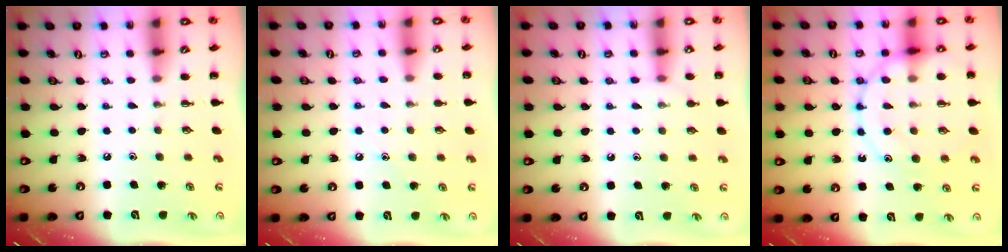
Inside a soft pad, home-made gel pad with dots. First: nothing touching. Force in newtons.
{"total": 7.5, "press": 7.3, "slide": 2.0}
{"total": 5.7, "press": 5.5, "slide": 1.5}
{"total": 15.7, "press": 15.5, "slide": 2.1}